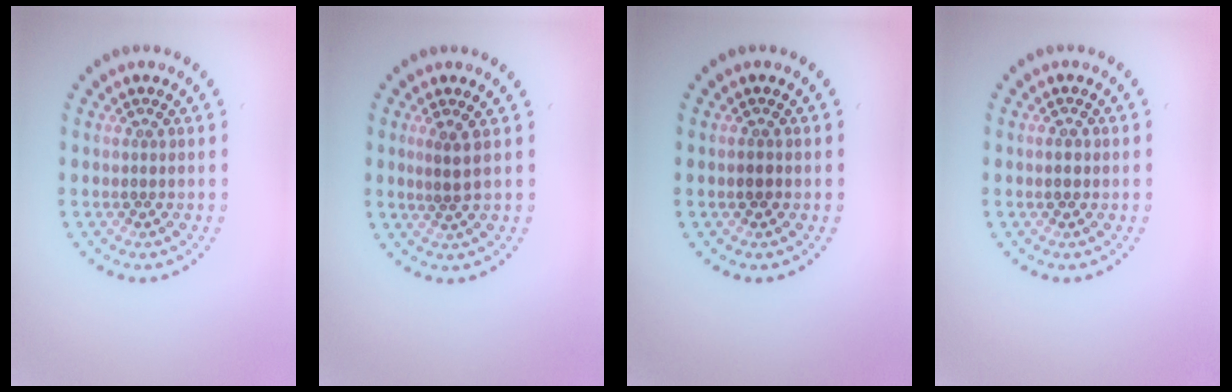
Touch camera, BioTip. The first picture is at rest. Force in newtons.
{"total": 1.6, "press": 1.3, "slide": 0.9}
{"total": 0.9, "press": 0.8, "slide": 0.3}
{"total": 1.2, "press": 1.2, "slide": 0.2}